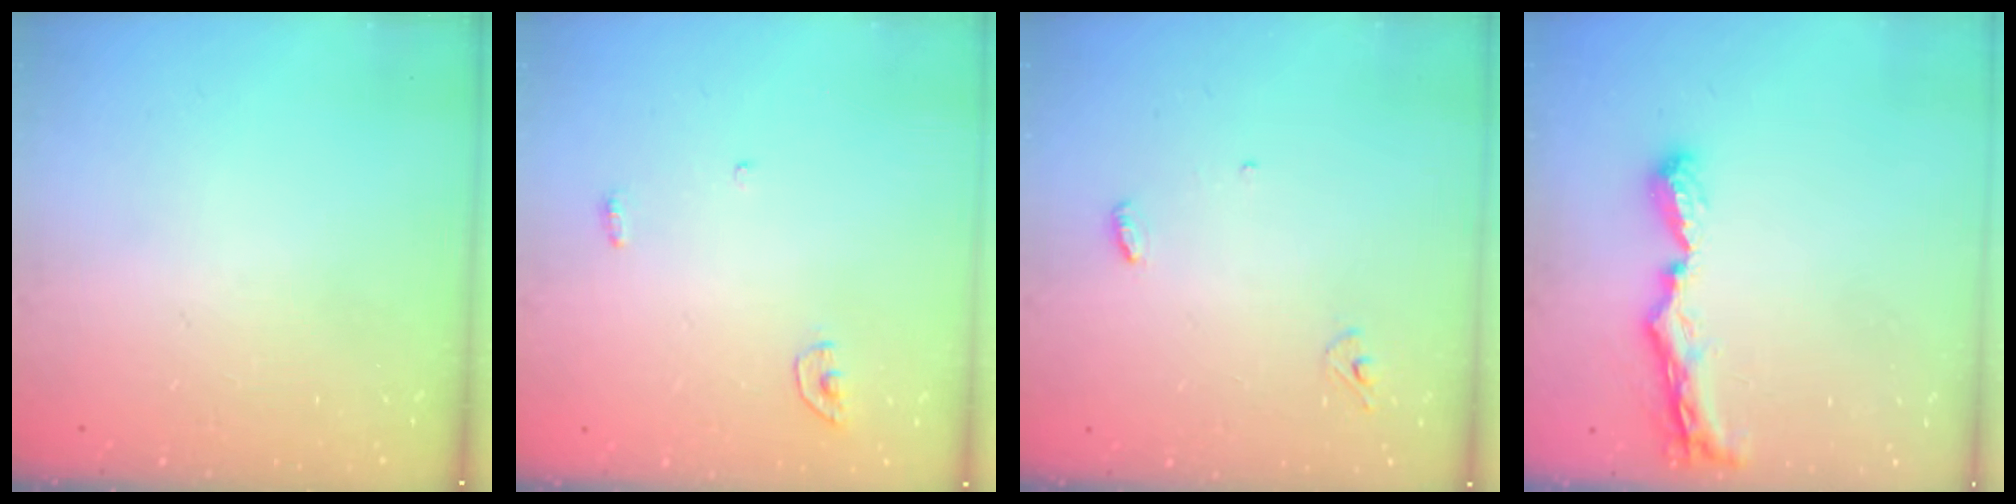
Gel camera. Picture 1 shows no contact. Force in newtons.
{"total": 3.6, "press": 3.5, "slide": 0.4}
{"total": 3.7, "press": 3.6, "slide": 0.3}
{"total": 8.6, "press": 8.5, "slide": 0.8}